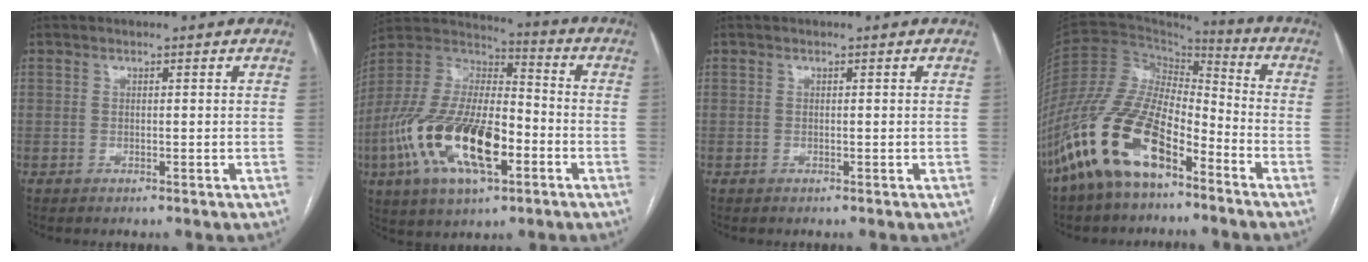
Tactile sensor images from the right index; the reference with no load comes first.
{"total": 20.7, "force": [-6.8, 8.0, 17.9], "torque": [-0.378, -0.001, -0.116]}
{"total": 0.0}
{"total": 17.0, "force": [-10.2, 6.7, 11.9], "torque": [-0.254, 0.012, -0.195]}